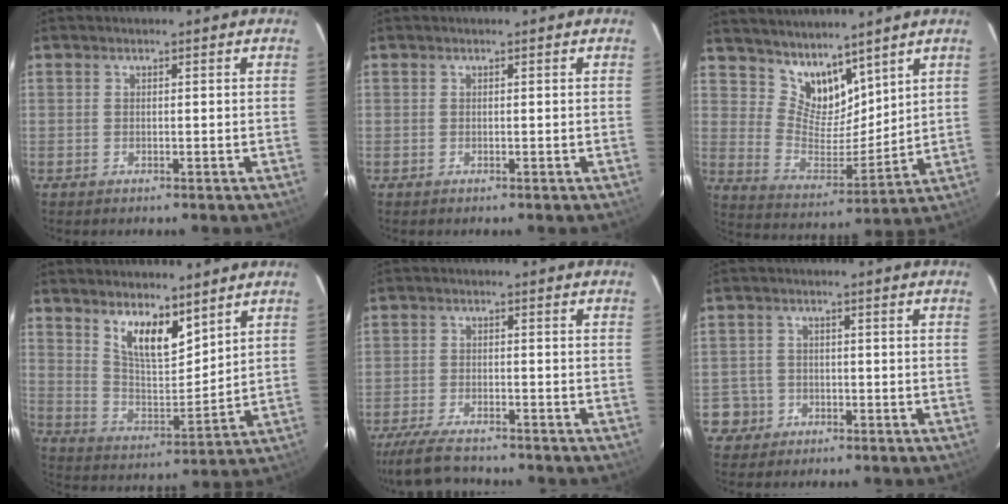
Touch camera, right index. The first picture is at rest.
{"total": 0.0}
{"total": 11.0, "force": [8.7, 5.4, 4.1], "torque": [-0.073, -0.005, 0.174]}
{"total": 10.3, "force": [7.0, 3.8, 6.6], "torque": [-0.115, -0.004, 0.136]}
{"total": 10.0, "force": [-8.7, 2.3, 4.3], "torque": [-0.115, -0.022, -0.153]}
{"total": 4.5, "force": [-1.8, 4.2, -0.1], "torque": [-0.006, 0.026, -0.031]}